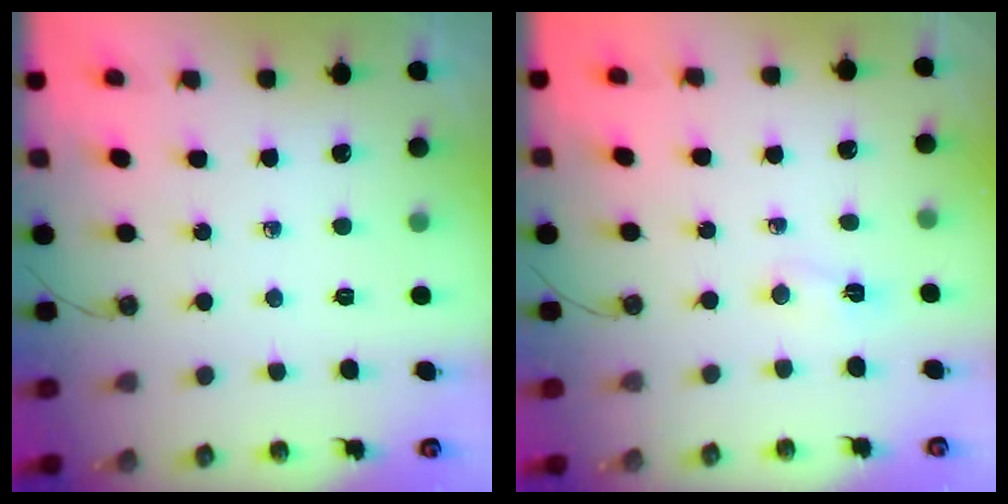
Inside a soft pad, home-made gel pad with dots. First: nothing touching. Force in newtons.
{"total": 2.5, "press": 2.4, "slide": 0.6}